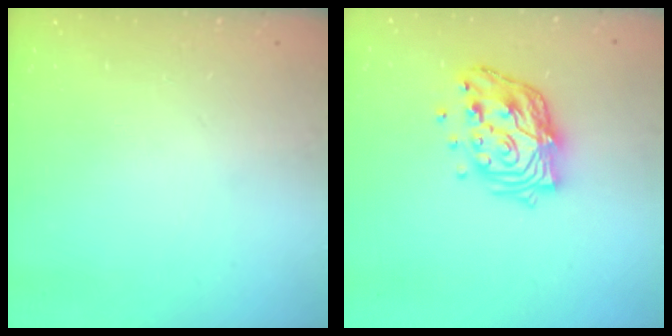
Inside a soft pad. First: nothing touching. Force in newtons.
{"total": 14.8, "press": 14.7, "slide": 1.5}